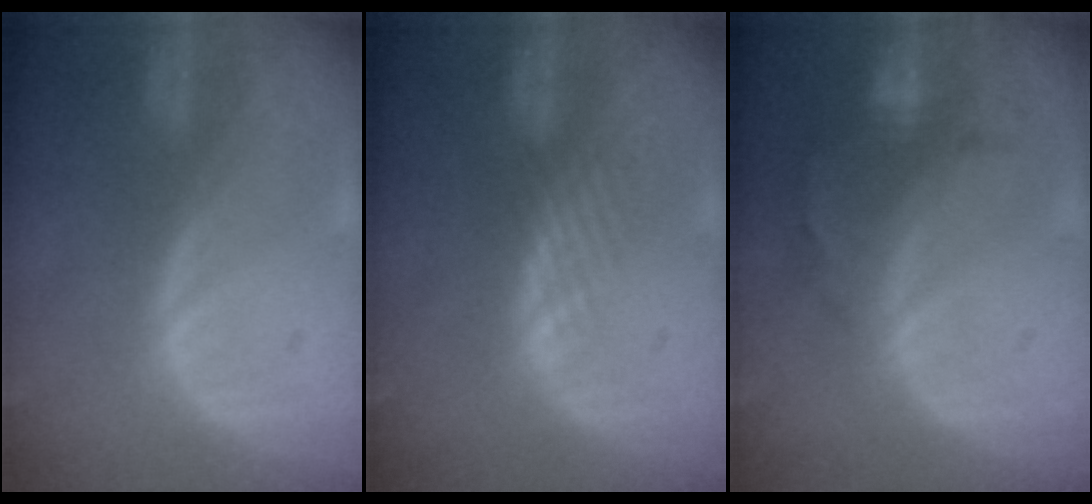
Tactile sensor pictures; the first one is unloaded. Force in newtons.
{"total": 1.8, "press": 1.8, "slide": 0.2}
{"total": 6.5, "press": 6.1, "slide": 2.3}